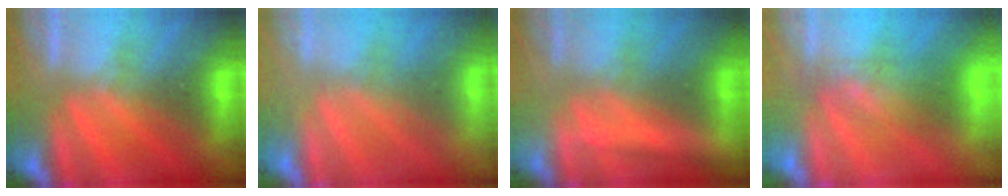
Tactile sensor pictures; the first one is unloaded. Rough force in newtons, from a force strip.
{"total": 2.3}
{"total": 2.3}
{"total": 2.6}